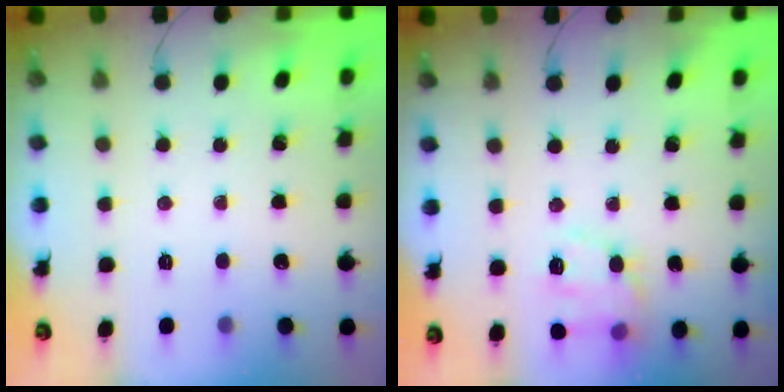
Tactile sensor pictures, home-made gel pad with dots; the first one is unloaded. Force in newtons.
{"total": 11.8, "press": 11.8, "slide": 0.2}